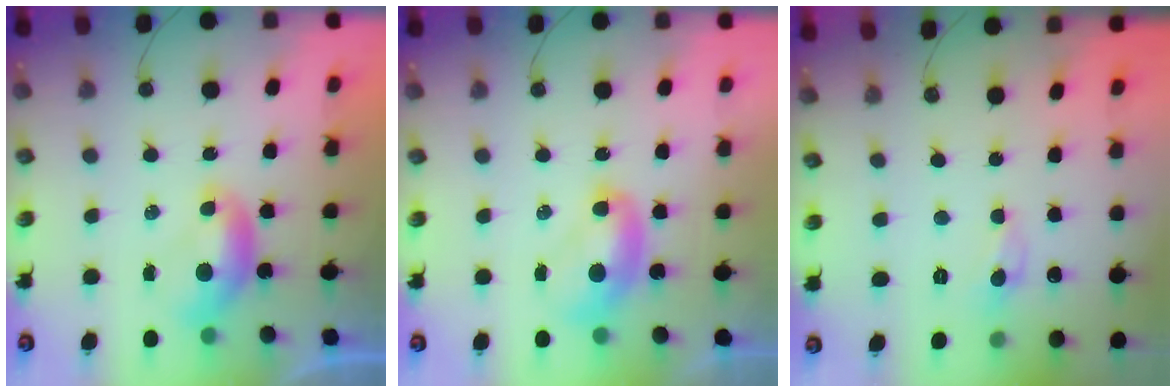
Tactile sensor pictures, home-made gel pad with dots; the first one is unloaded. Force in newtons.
{"total": 2.4, "press": 2.4, "slide": 0.3}
{"total": 0.0}